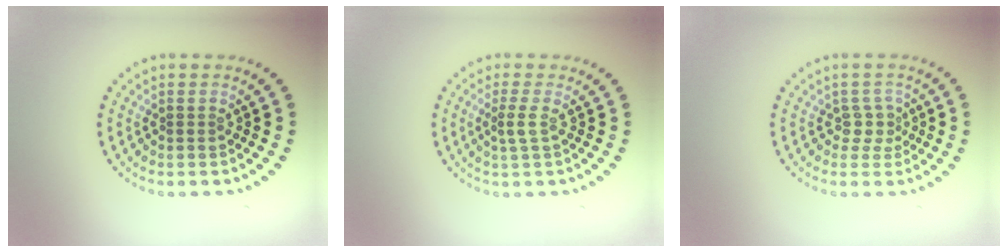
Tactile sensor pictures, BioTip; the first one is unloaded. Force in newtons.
{"total": 1.2, "press": 1.0, "slide": 0.7}
{"total": 1.6, "press": 1.2, "slide": 1.1}